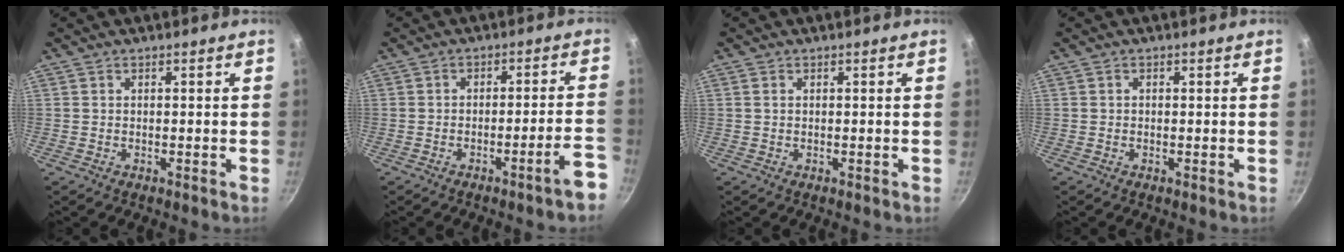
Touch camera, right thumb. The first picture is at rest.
{"total": 6.2, "force": [-4.0, 0.2, 4.7], "torque": [-0.051, 0.043, -0.047]}
{"total": 0.7, "force": [0.3, 0.4, 0.5], "torque": [-0.010, 0.001, 0.004]}
{"total": 0.0}